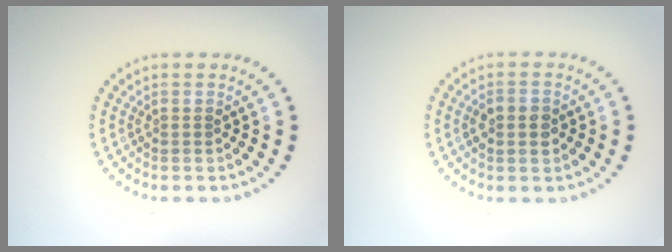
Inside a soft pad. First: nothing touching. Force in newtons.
{"total": 2.6, "press": 2.6, "slide": 0.2}